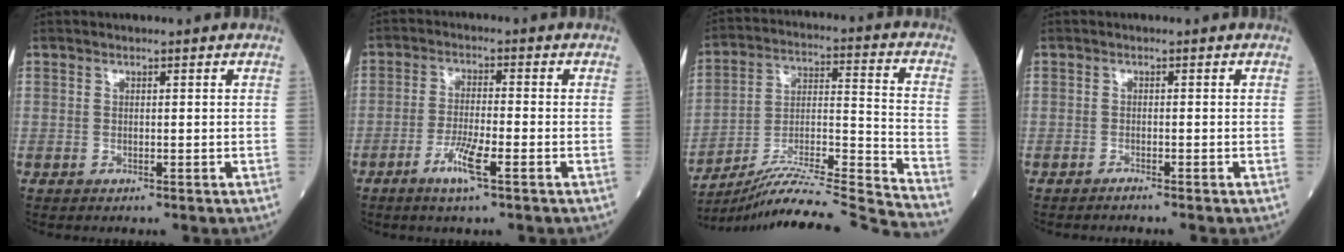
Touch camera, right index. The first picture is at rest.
{"total": 5.5, "force": [-2.9, 0.3, 4.6], "torque": [-0.089, -0.008, -0.057]}
{"total": 23.9, "force": [-22.3, -3.1, 8.1], "torque": [-0.128, -0.021, -0.355]}
{"total": 0.9, "force": [-0.8, -0.3, 0.3], "torque": [-0.007, 0.001, -0.013]}